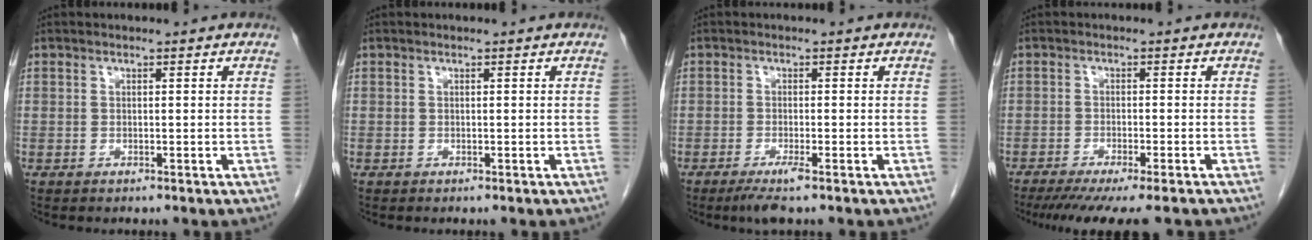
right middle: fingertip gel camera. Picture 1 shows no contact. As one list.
[{"total": 0.0}, {"total": 3.1, "force": [-1.9, -0.1, 2.4], "torque": [-0.043, -0.009, -0.035]}, {"total": 11.6, "force": [-9.8, 0.8, 6.2], "torque": [-0.077, -0.027, -0.139]}]